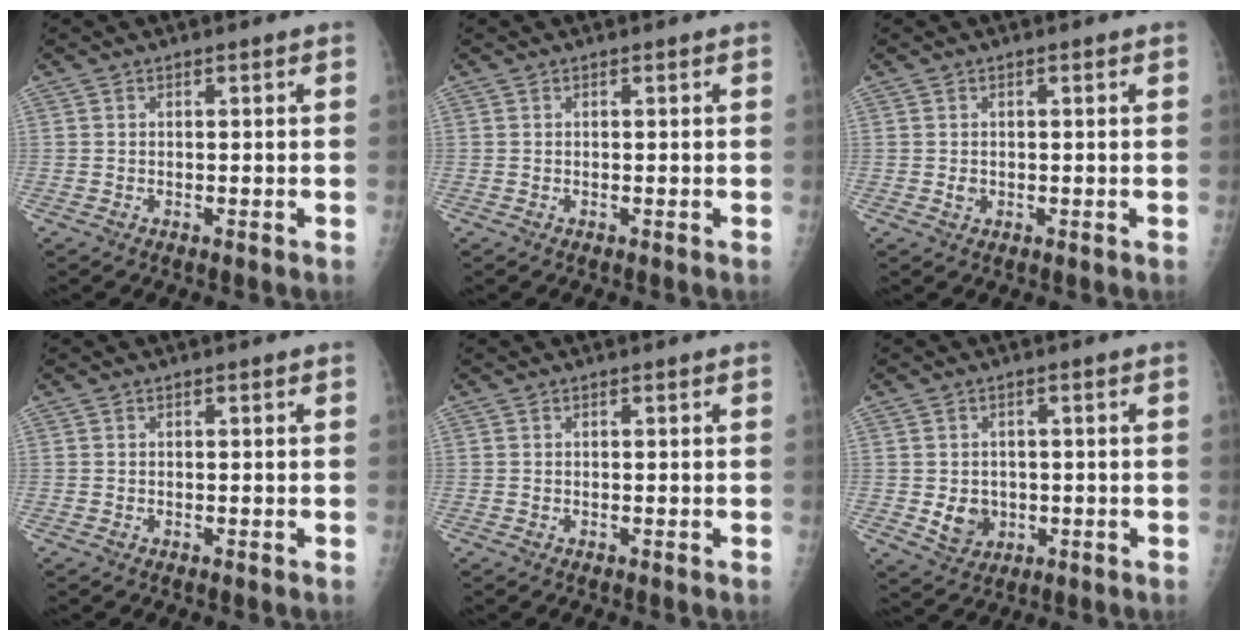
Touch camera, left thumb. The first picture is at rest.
{"total": 0.0}
{"total": 1.1, "force": [0.0, 0.9, 0.6], "torque": [-0.007, 0.000, 0.003]}
{"total": 0.0}
{"total": 0.0}
{"total": 5.1, "force": [-0.6, 4.3, 2.6], "torque": [-0.022, 0.000, 0.002]}